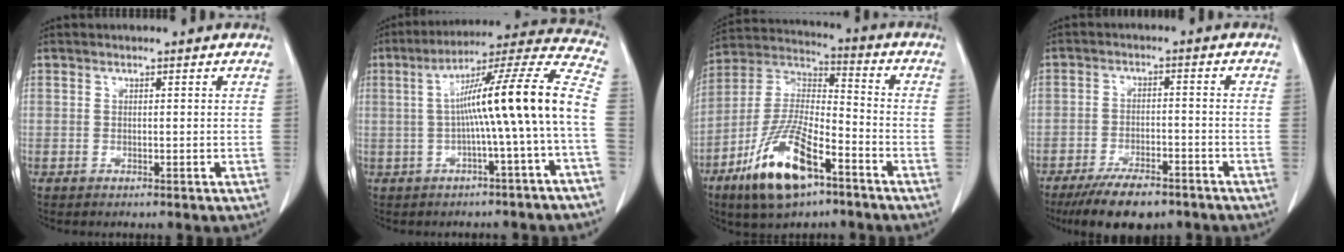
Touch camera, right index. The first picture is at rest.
{"total": 15.3, "force": [-1.2, -1.5, 15.2], "torque": [-0.222, 0.034, -0.025]}
{"total": 15.7, "force": [-8.7, 4.9, 12.2], "torque": [-0.252, -0.009, -0.157]}
{"total": 9.2, "force": [-7.1, 3.2, 4.9], "torque": [-0.079, -0.009, -0.116]}